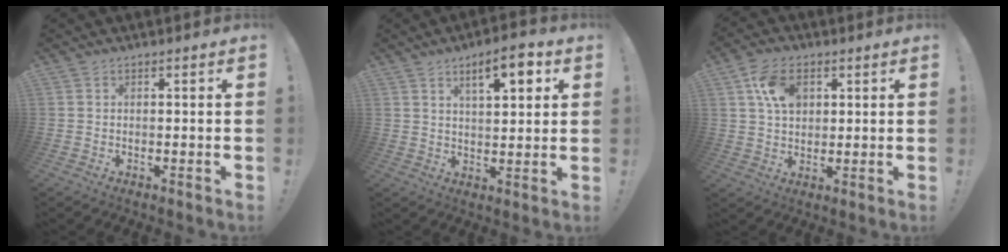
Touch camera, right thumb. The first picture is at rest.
{"total": 9.0, "force": [4.6, 2.6, 7.3], "torque": [-0.105, -0.020, 0.072]}
{"total": 9.5, "force": [3.3, 6.8, 5.8], "torque": [-0.096, 0.006, 0.065]}